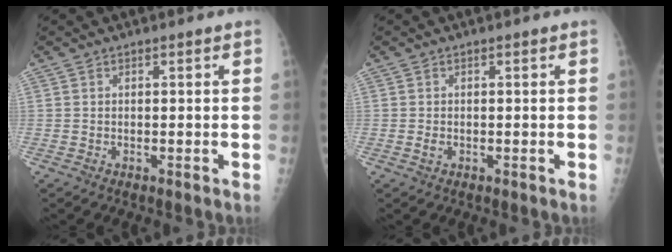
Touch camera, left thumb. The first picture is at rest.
{"total": 1.1, "force": [0.0, 0.6, 0.9], "torque": [-0.014, 0.001, 0.001]}